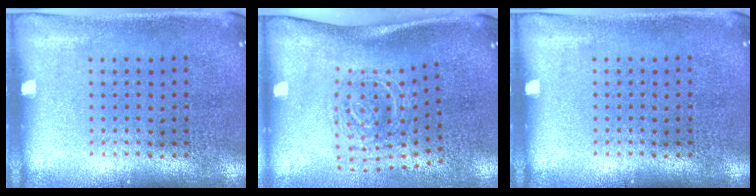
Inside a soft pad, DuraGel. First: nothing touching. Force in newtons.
{"total": 1.9, "press": 1.3, "slide": 1.4}
{"total": 0.0}